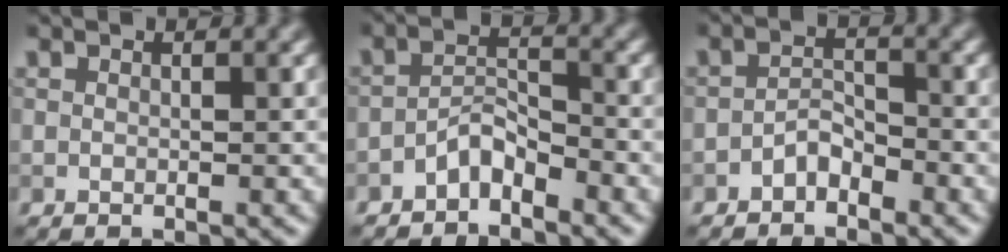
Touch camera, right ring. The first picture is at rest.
{"total": 2.4, "force": [-2.0, 0.8, 1.2], "torque": [-0.019, 0.013, -0.039]}
{"total": 1.9, "force": [-1.4, 0.8, 0.9], "torque": [-0.015, 0.008, -0.029]}